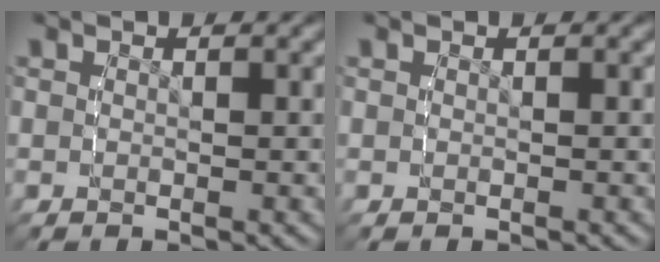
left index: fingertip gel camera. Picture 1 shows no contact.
{"total": 0.0}